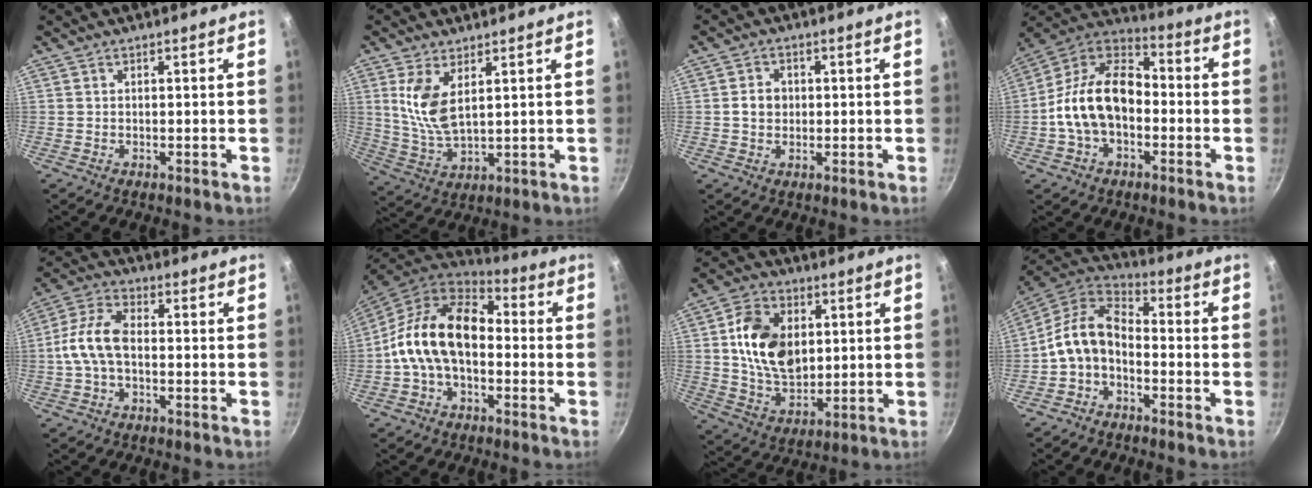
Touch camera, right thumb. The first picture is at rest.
{"total": 8.8, "force": [3.2, 4.0, 7.1], "torque": [-0.139, -0.028, 0.070]}
{"total": 3.6, "force": [0.1, 3.0, 2.0], "torque": [-0.019, 0.006, -0.002]}
{"total": 16.3, "force": [-2.4, 10.7, 12.1], "torque": [-0.185, 0.048, -0.065]}
{"total": 8.7, "force": [-1.0, 4.9, 7.2], "torque": [-0.140, 0.035, -0.032]}
{"total": 15.5, "force": [-1.2, 10.0, 11.8], "torque": [-0.187, 0.039, -0.043]}
{"total": 14.5, "force": [2.7, 9.9, 10.2], "torque": [-0.159, -0.008, 0.051]}
{"total": 10.6, "force": [-3.0, 6.8, 7.6], "torque": [-0.139, 0.055, -0.073]}